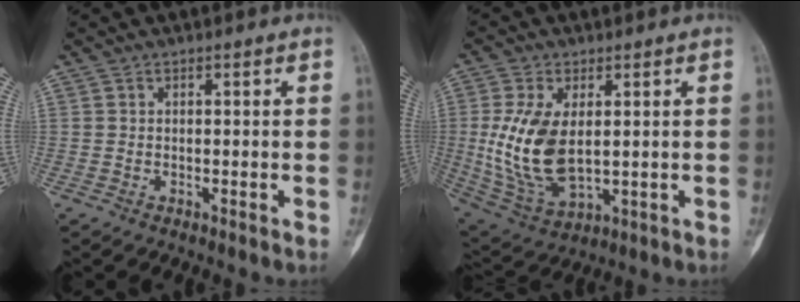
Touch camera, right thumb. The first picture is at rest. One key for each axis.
{"total": 13.9, "fx": 1.1, "fy": 7.7, "fz": 11.6, "tx": -0.228, "ty": -0.012, "tz": 0.038}